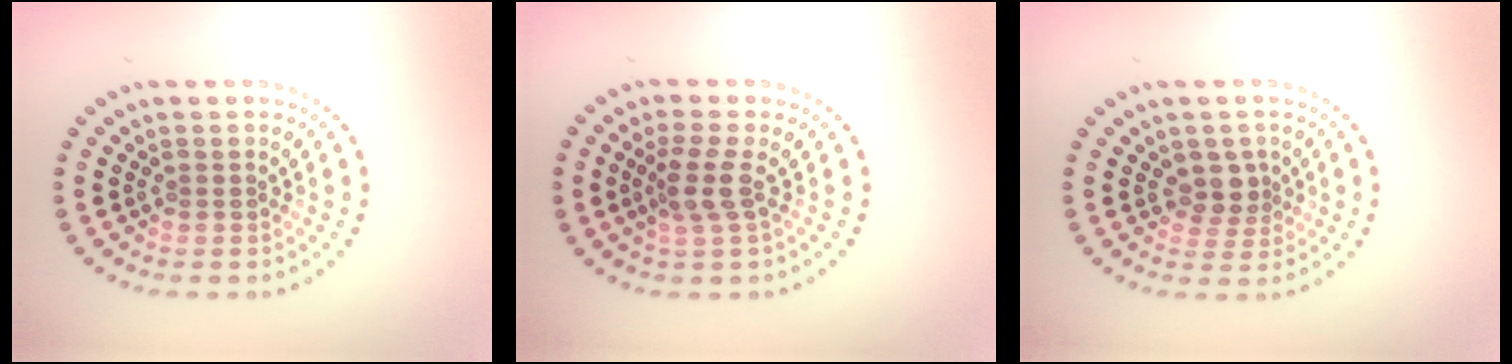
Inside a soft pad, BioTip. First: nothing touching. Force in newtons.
{"total": 2.5, "press": 1.9, "slide": 1.6}
{"total": 2.3, "press": 1.9, "slide": 1.3}